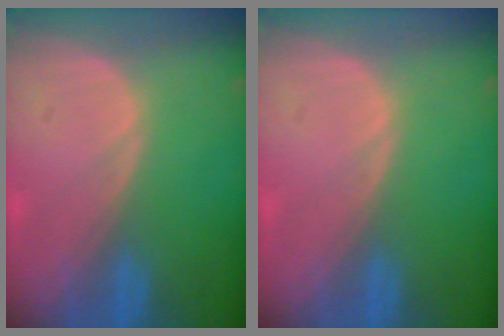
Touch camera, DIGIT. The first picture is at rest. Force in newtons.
{"total": 0.0}